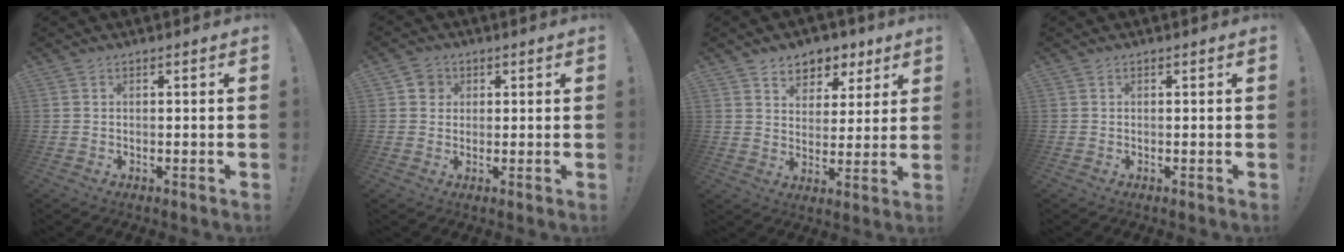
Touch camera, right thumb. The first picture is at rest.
{"total": 3.8, "force": [1.1, 3.5, 1.2], "torque": [-0.007, -0.001, 0.018]}
{"total": 7.4, "force": [4.6, 5.5, 1.6], "torque": [-0.008, -0.038, 0.088]}
{"total": 0.0}